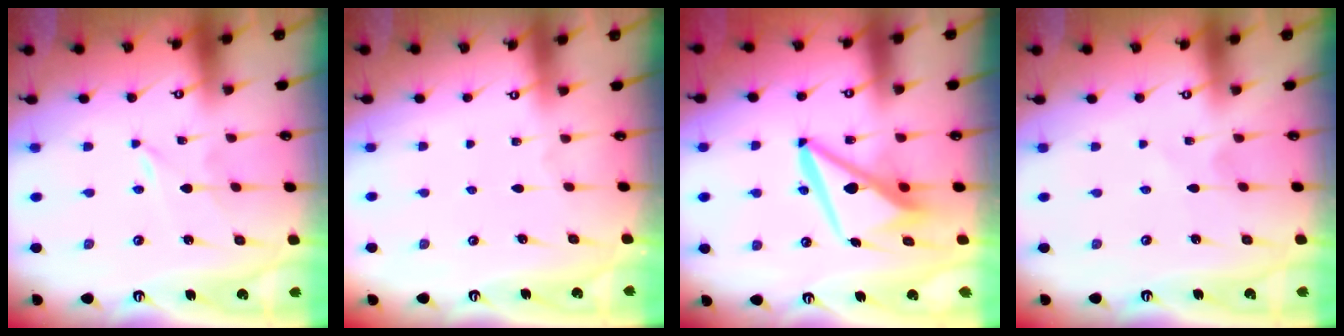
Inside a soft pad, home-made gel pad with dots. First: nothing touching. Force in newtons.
{"total": 0.0}
{"total": 10.3, "press": 10.2, "slide": 1.7}
{"total": 1.3, "press": 1.3, "slide": 0.1}